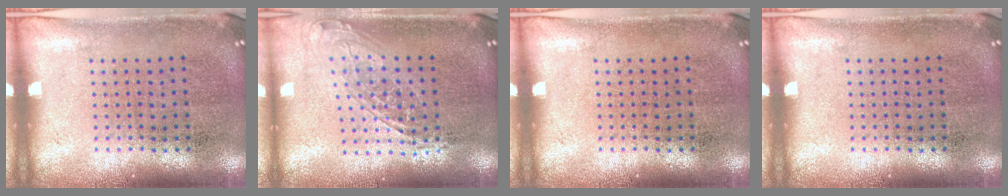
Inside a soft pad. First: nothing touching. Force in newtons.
{"total": 1.7, "press": 1.4, "slide": 1.0}
{"total": 0.0}
{"total": 0.0}